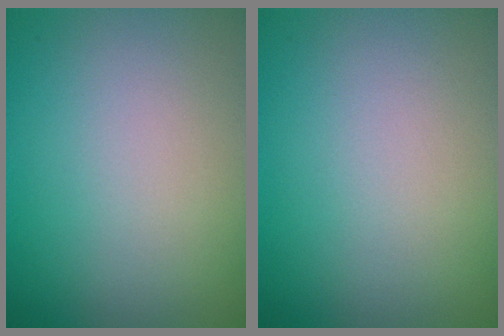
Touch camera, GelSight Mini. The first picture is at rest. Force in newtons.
{"total": 0.0}